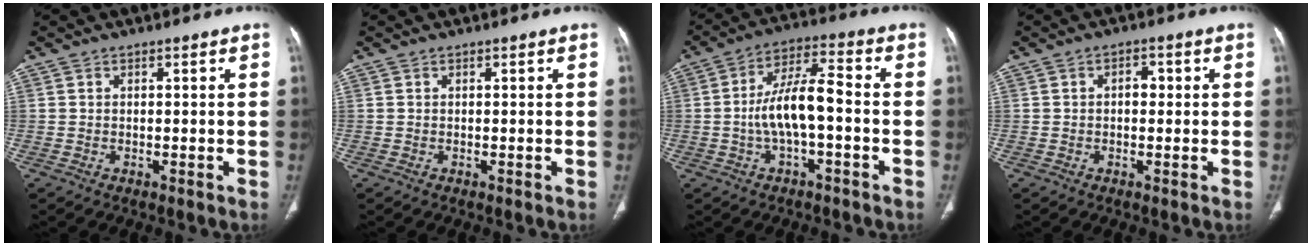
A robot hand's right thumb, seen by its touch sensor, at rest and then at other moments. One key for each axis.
{"total": 0.0}
{"total": 10.2, "fx": -1.7, "fy": 3.5, "fz": 9.4, "tx": -0.184, "ty": 0.037, "tz": -0.034}
{"total": 2.3, "fx": 0.1, "fy": 1.5, "fz": 1.7, "tx": -0.017, "ty": 0.009, "tz": -0.002}